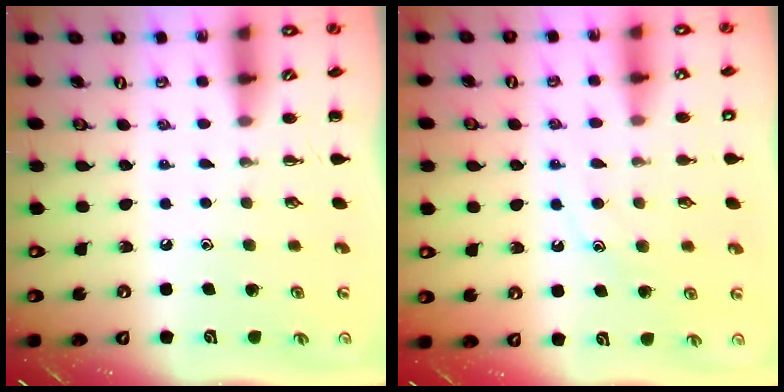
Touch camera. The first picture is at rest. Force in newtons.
{"total": 10.9, "press": 10.9, "slide": 1.0}